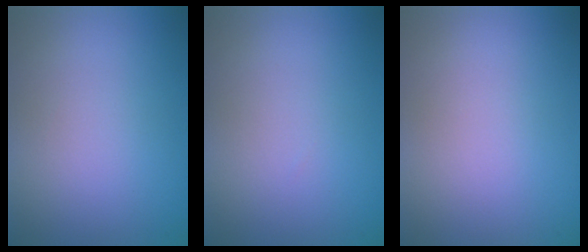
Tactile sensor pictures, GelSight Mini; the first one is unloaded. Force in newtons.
{"total": 0.0}
{"total": 0.0}